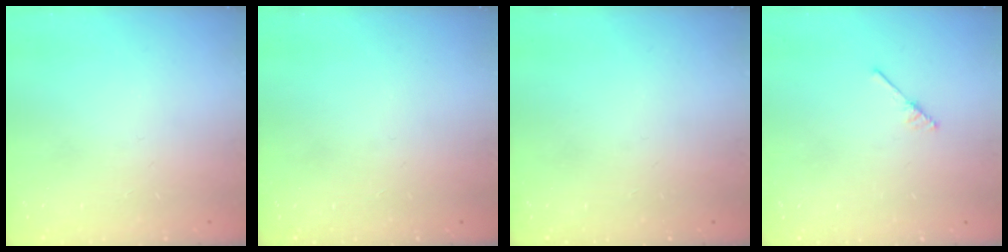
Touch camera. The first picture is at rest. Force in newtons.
{"total": 0.0}
{"total": 0.0}
{"total": 2.5, "press": 2.4, "slide": 0.3}